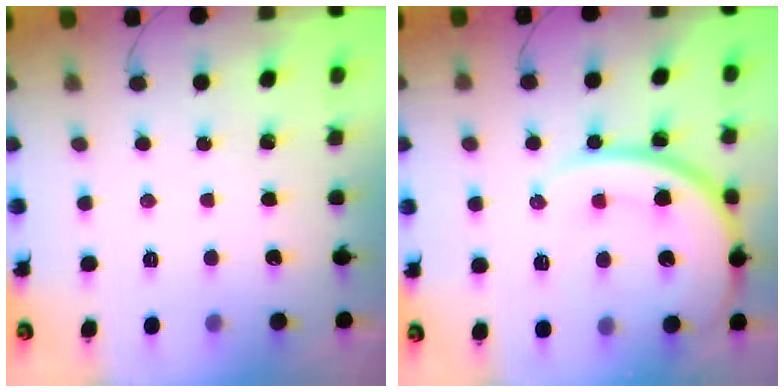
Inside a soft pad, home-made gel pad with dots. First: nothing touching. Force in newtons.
{"total": 16.7, "press": 16.7, "slide": 1.3}